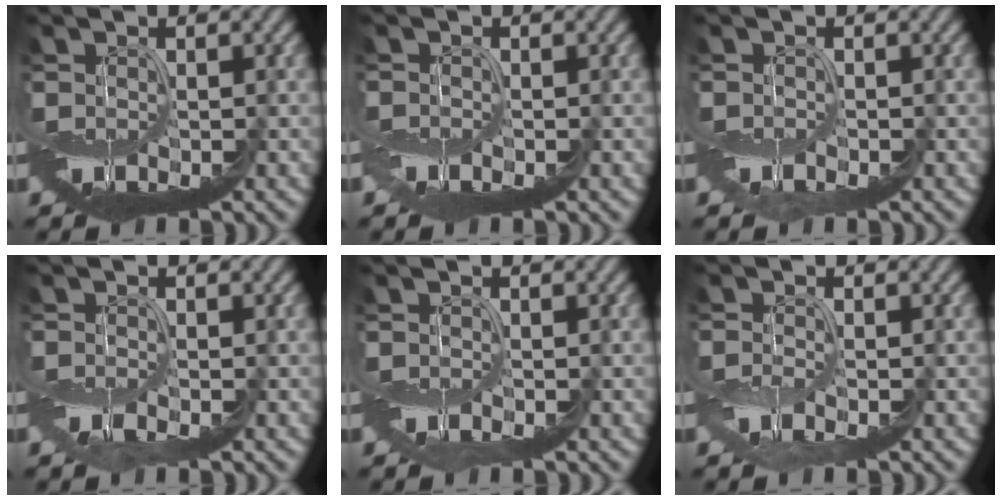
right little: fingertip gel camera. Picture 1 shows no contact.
{"total": 1.0, "force": [-0.6, -0.4, -0.7], "torque": [0.014, 0.001, -0.013]}
{"total": 0.9, "force": [-0.1, -0.4, -0.8], "torque": [0.016, 0.003, -0.003]}
{"total": 1.0, "force": [-0.5, -0.6, -0.7], "torque": [0.013, 0.000, -0.010]}
{"total": 0.7, "force": [-0.3, -0.3, -0.5], "torque": [0.010, 0.000, -0.006]}
{"total": 1.1, "force": [-0.4, -0.7, -0.7], "torque": [0.012, 0.001, -0.009]}